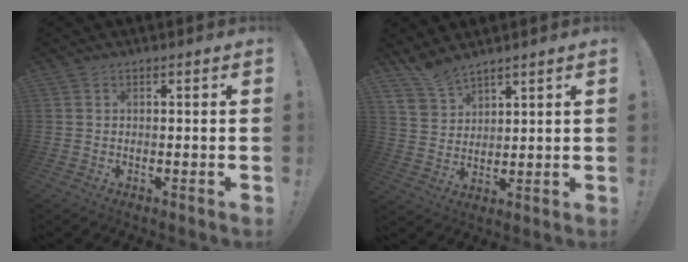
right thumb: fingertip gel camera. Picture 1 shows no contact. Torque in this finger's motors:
{"motor_torque": [-0.29, 1.44, 0.26, 0.10, 0.14]}